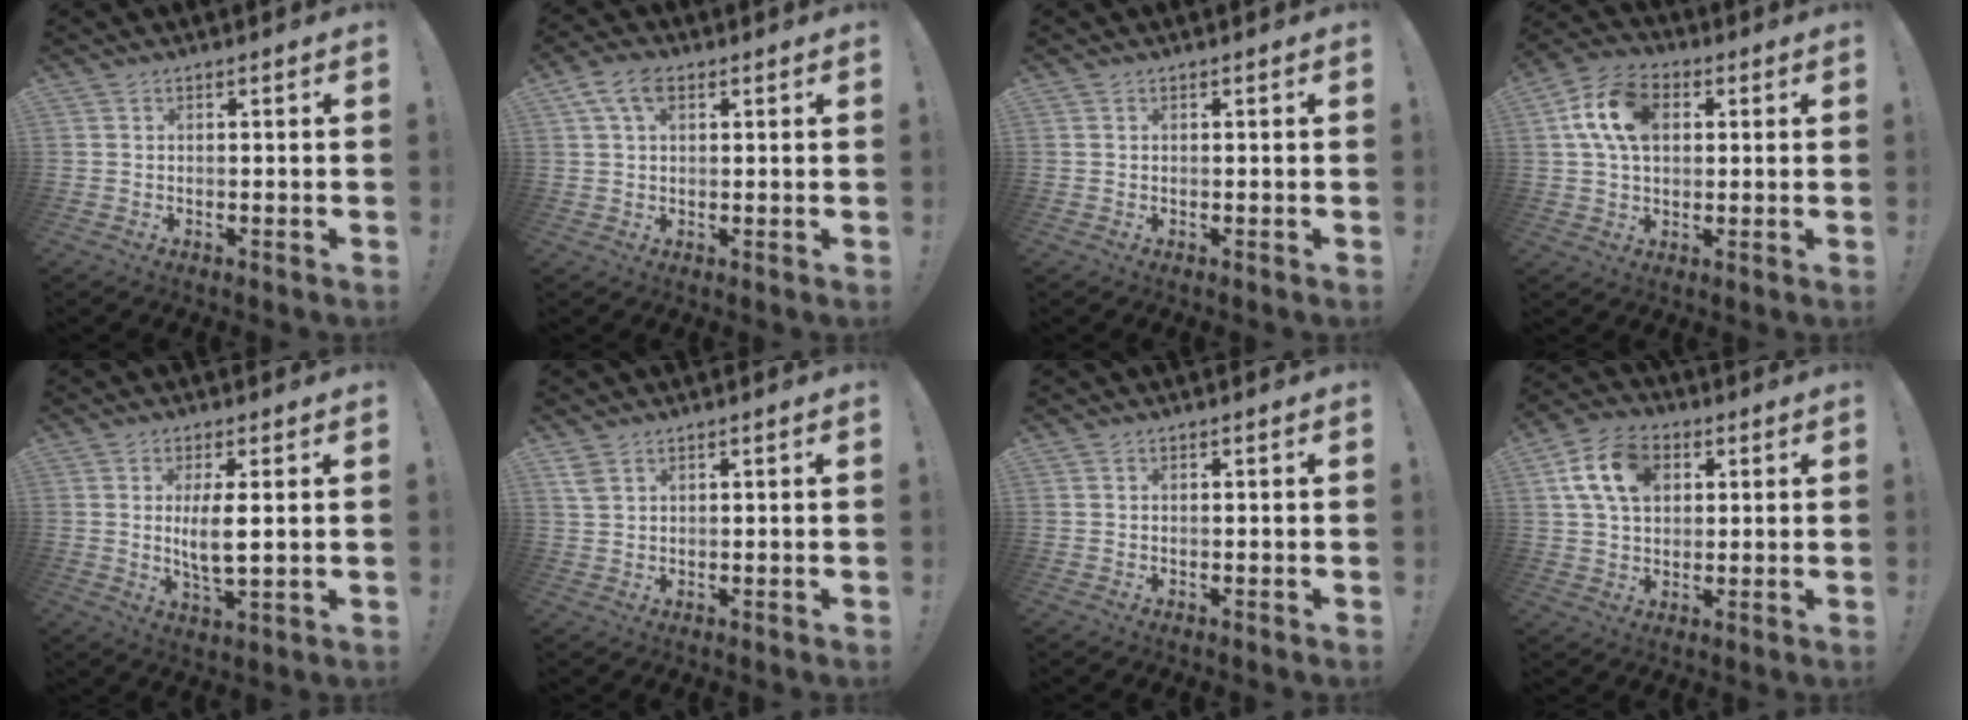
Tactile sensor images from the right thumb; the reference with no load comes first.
{"total": 7.2, "force": [2.9, 4.5, 4.8], "torque": [-0.081, 0.002, 0.056]}
{"total": 0.0}
{"total": 13.9, "force": [3.5, 9.4, 9.7], "torque": [-0.175, 0.012, 0.069]}
{"total": 7.0, "force": [1.4, 1.8, 6.6], "torque": [-0.124, -0.017, 0.020]}
{"total": 3.2, "force": [2.0, 1.7, 1.8], "torque": [-0.031, -0.007, 0.039]}
{"total": 0.0}
{"total": 13.3, "force": [4.5, 9.4, 8.2], "torque": [-0.149, 0.002, 0.086]}